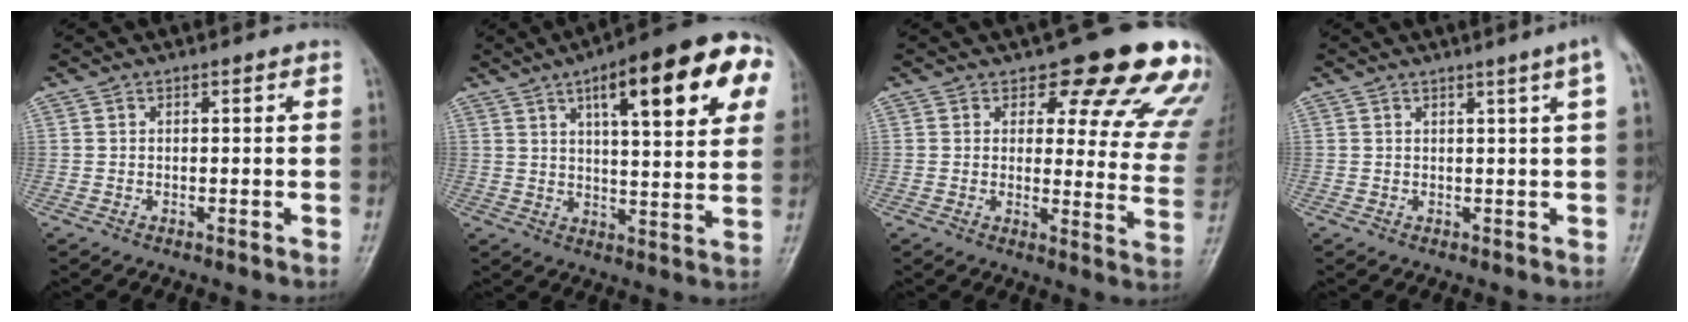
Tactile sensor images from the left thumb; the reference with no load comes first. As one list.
[{"total": 21.1, "force": [8.6, 6.1, 18.3], "torque": [-0.224, 0.000, 0.112]}, {"total": 18.1, "force": [13.4, 7.2, 9.7], "torque": [-0.059, -0.076, 0.137]}, {"total": 3.6, "force": [1.5, -0.7, 3.1], "torque": [-0.044, -0.003, 0.021]}]